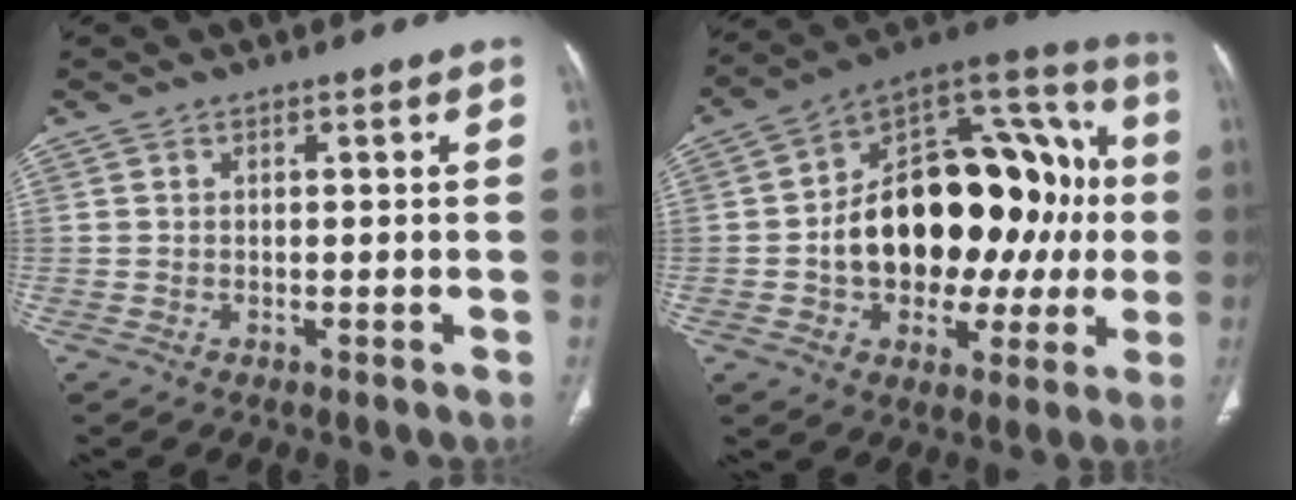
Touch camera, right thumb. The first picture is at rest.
{"total": 29.5, "force": [-0.5, 18.0, 23.3], "torque": [-0.316, 0.050, 0.000]}